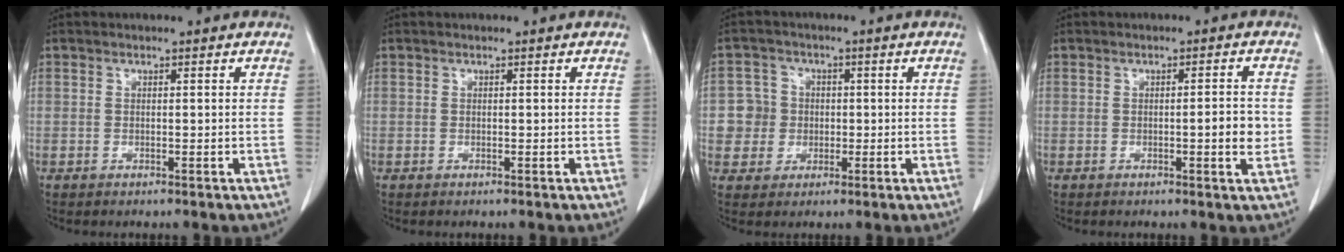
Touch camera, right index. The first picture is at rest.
{"total": 0.0}
{"total": 5.0, "force": [-0.2, 5.0, 0.4], "torque": [-0.002, 0.016, 0.000]}
{"total": 3.2, "force": [-0.4, 0.6, 3.1], "torque": [-0.044, 0.000, -0.006]}